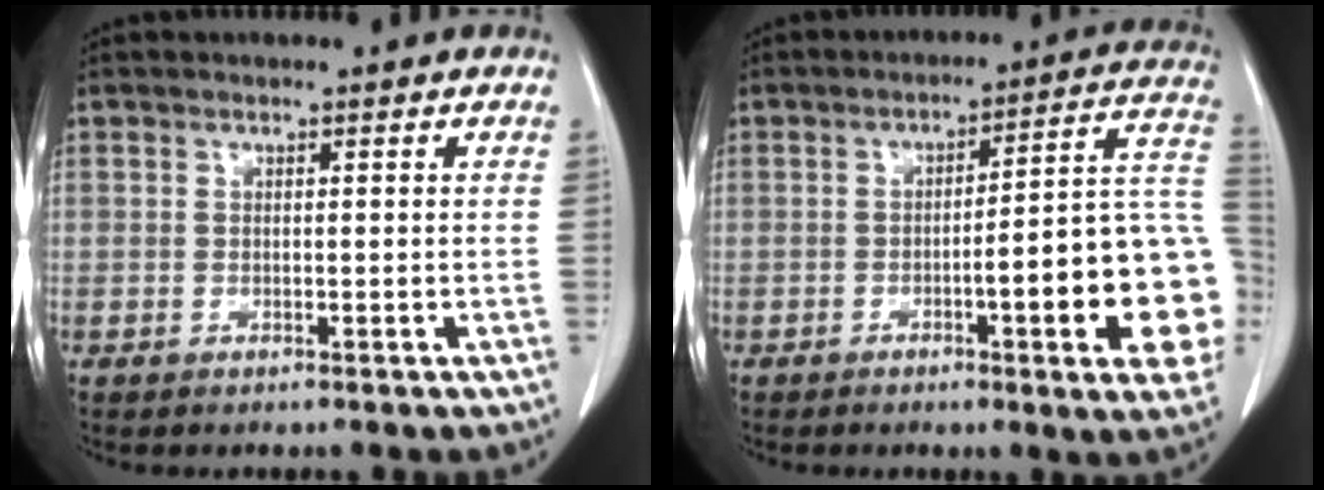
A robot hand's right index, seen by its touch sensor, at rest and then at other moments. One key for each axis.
{"total": 17.0, "fx": -4.3, "fy": 2.0, "fz": 16.4, "tx": -0.131, "ty": 0.030, "tz": -0.048}